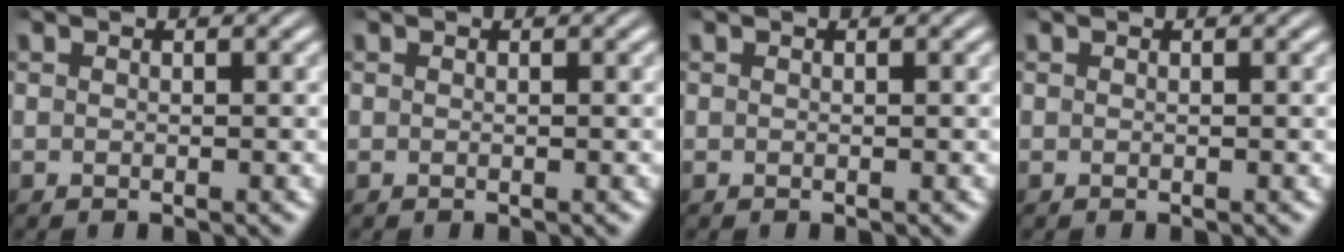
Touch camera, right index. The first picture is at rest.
{"total": 0.0}
{"total": 0.0}
{"total": 0.0}